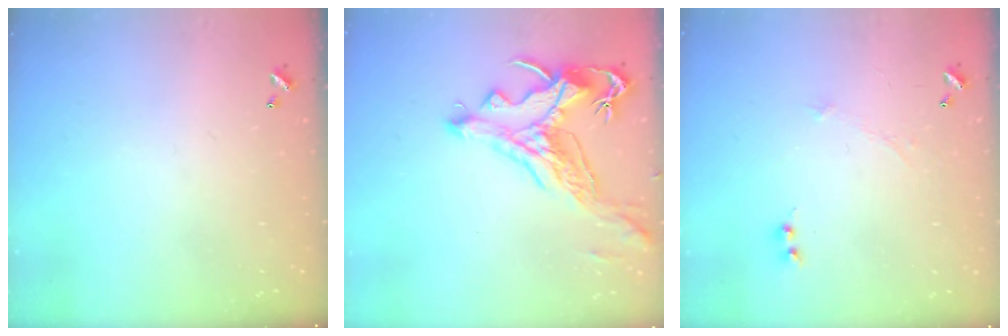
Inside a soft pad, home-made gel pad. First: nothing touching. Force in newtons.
{"total": 2.2, "press": 1.7, "slide": 1.3}
{"total": 0.0}